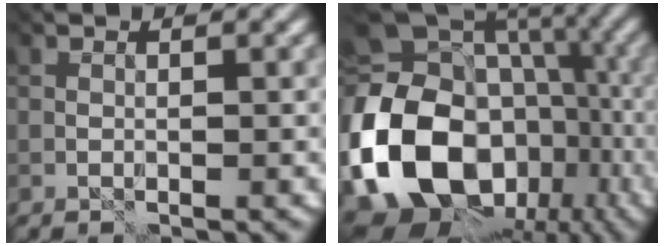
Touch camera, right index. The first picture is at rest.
{"total": 20.5, "force": [-5.7, 15.7, 11.9], "torque": [-0.246, -0.017, -0.089]}